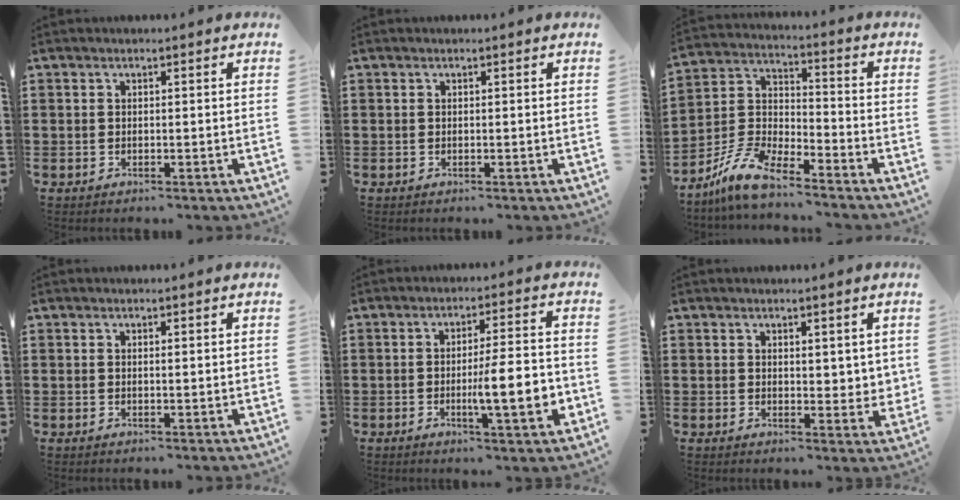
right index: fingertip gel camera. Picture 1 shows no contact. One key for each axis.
{"total": 0.0}
{"total": 8.3, "fx": -6.9, "fy": 2.0, "fz": 4.3, "tx": -0.124, "ty": -0.001, "tz": -0.143}
{"total": 0.6, "fx": 0.3, "fy": 0.1, "fz": 0.5, "tx": -0.011, "ty": 0.001, "tz": 0.006}
{"total": 9.4, "fx": -1.9, "fy": 1.6, "fz": 9.1, "tx": -0.131, "ty": -0.009, "tz": -0.032}
{"total": 3.6, "fx": 2.8, "fy": 2.1, "fz": 1.0, "tx": -0.013, "ty": -0.005, "tz": 0.050}